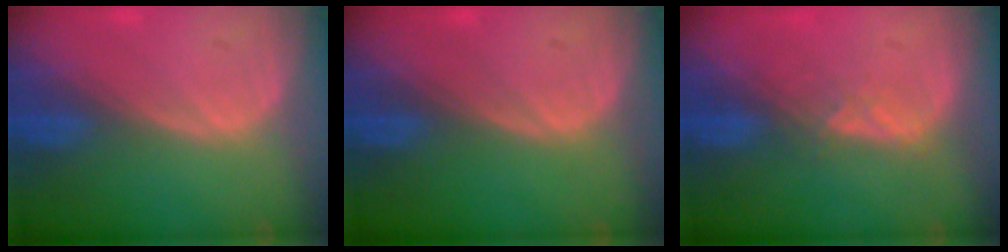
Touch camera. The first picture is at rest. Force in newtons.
{"total": 0.0}
{"total": 2.3, "press": 2.2, "slide": 0.9}